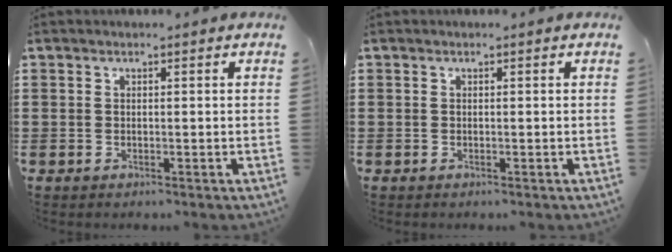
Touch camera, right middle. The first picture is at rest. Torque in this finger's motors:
{"motor_torque": [0.00, -0.02, -0.07, -0.01]}